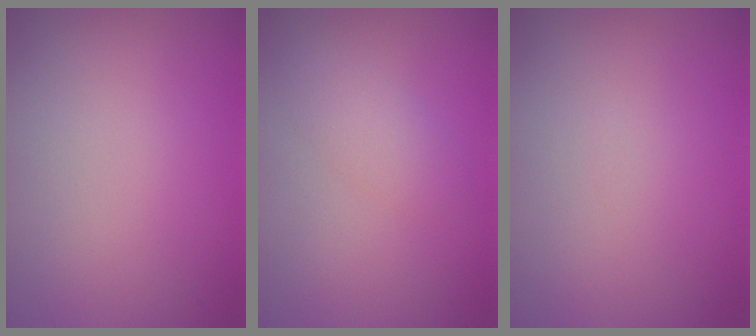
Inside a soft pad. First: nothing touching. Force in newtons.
{"total": 2.0, "press": 2.0, "slide": 0.2}
{"total": 0.0}